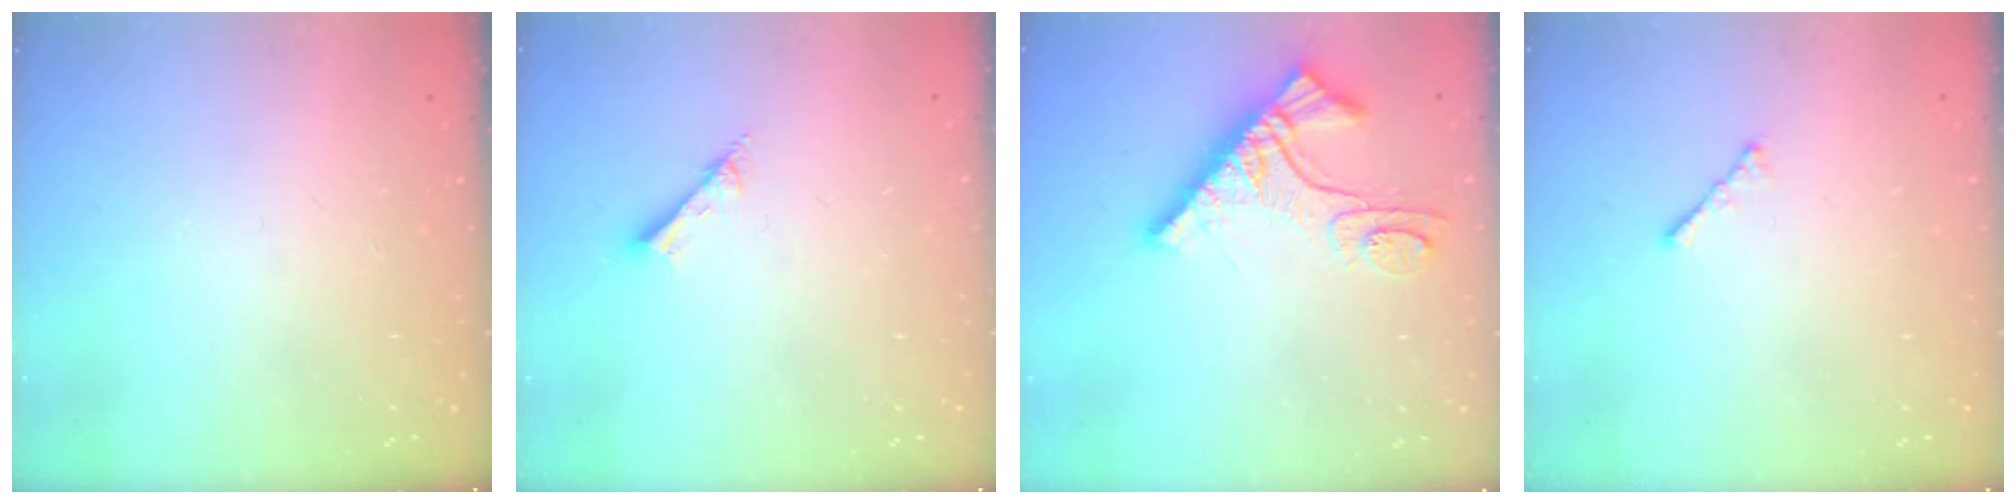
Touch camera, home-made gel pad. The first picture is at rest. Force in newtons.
{"total": 2.8, "press": 2.7, "slide": 0.4}
{"total": 11.0, "press": 11.0, "slide": 1.1}
{"total": 1.9, "press": 1.8, "slide": 0.5}